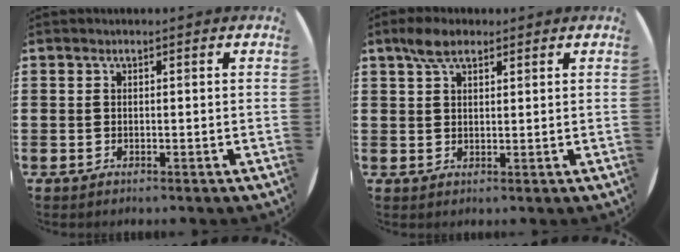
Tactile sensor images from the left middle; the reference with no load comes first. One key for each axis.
{"total": 4.1, "fx": 2.9, "fy": 1.8, "fz": 2.3, "tx": -0.042, "ty": 0.005, "tz": 0.050}